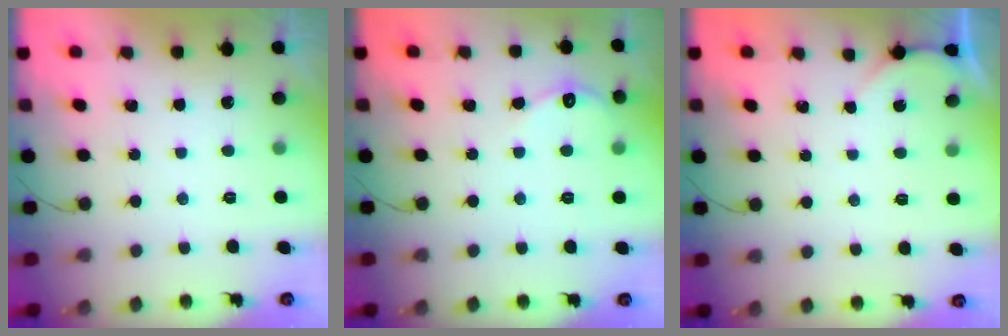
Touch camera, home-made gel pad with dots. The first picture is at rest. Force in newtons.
{"total": 3.8, "press": 3.8, "slide": 0.5}
{"total": 0.0}